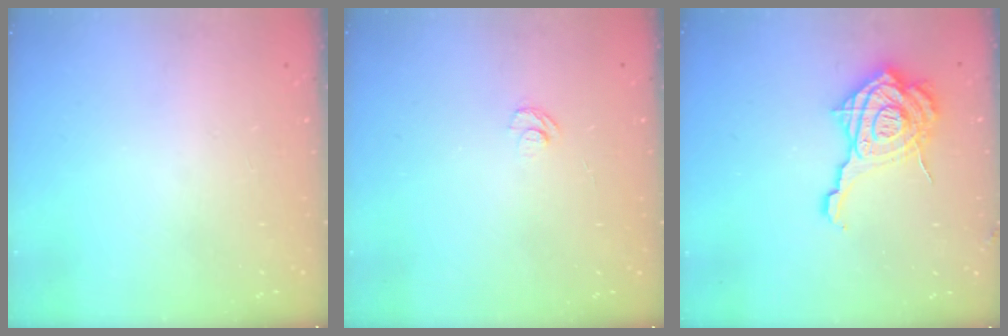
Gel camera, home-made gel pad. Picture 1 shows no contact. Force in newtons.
{"total": 4.5, "press": 4.5, "slide": 0.3}
{"total": 20.0, "press": 19.8, "slide": 2.1}